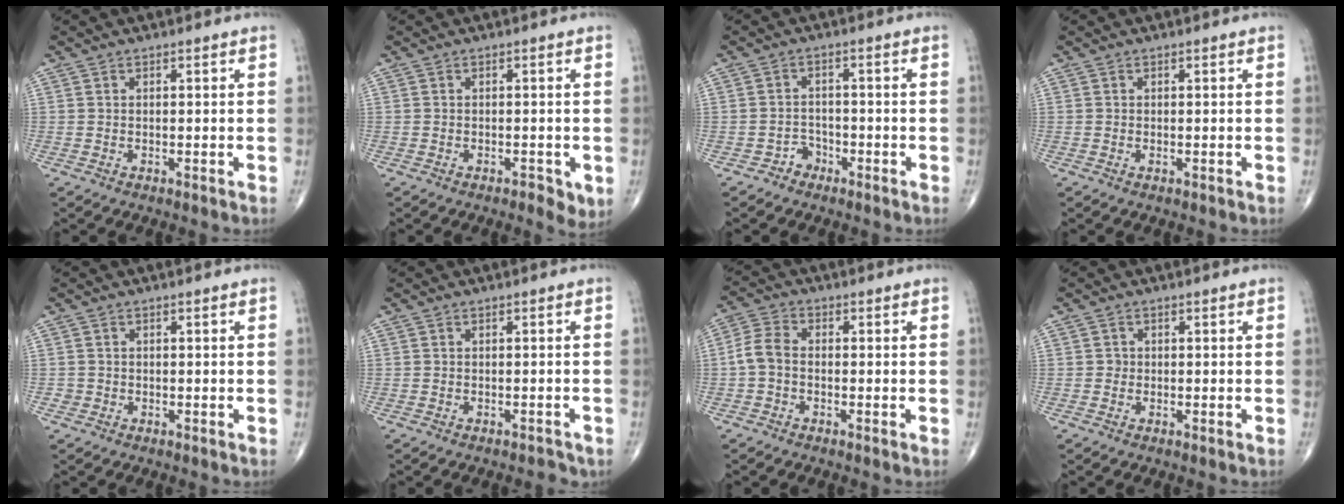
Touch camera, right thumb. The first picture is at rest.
{"total": 2.6, "force": [-0.9, 1.2, 2.1], "torque": [-0.027, -0.003, -0.011]}
{"total": 2.8, "force": [-1.9, 2.1, 0.1], "torque": [0.012, 0.018, -0.039]}
{"total": 0.0}
{"total": 0.9, "force": [-0.3, 0.9, 0.0], "torque": [0.003, 0.004, -0.007]}
{"total": 2.0, "force": [-1.8, 0.9, 0.4], "torque": [-0.006, 0.013, -0.020]}
{"total": 4.6, "force": [-0.8, 3.1, 3.3], "torque": [-0.067, 0.014, -0.028]}
{"total": 0.8, "force": [-0.1, 0.8, 0.1], "torque": [0.004, 0.003, -0.002]}